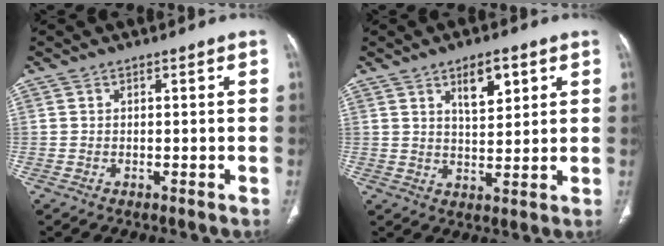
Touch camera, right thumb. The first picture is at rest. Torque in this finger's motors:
{"motor_torque": [-0.37, 0.42, 0.91, 0.05, 0.16]}